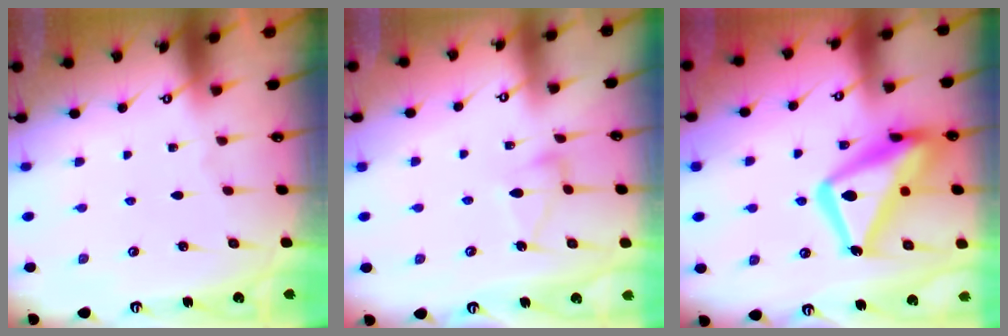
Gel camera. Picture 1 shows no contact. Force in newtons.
{"total": 7.4, "press": 7.4, "slide": 0.5}
{"total": 19.5, "press": 19.4, "slide": 1.7}